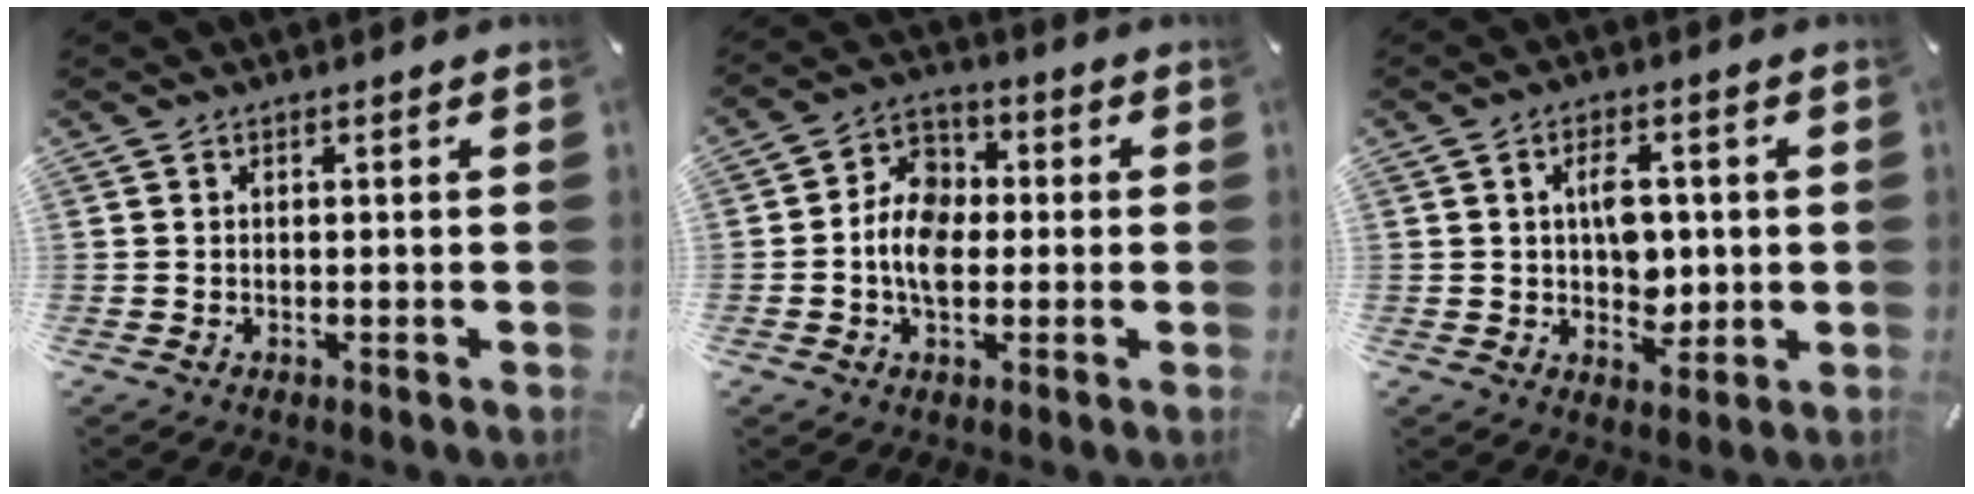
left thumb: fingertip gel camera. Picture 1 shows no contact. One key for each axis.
{"total": 9.0, "fx": -2.1, "fy": 6.7, "fz": 5.6, "tx": -0.113, "ty": 0.019, "tz": -0.040}
{"total": 7.2, "fx": 0.6, "fy": 4.8, "fz": 5.3, "tx": -0.072, "ty": 0.001, "tz": 0.008}